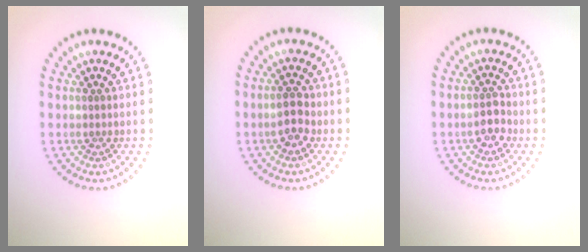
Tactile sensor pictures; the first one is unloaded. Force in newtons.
{"total": 2.6, "press": 2.6, "slide": 0.2}
{"total": 2.0, "press": 1.9, "slide": 0.6}